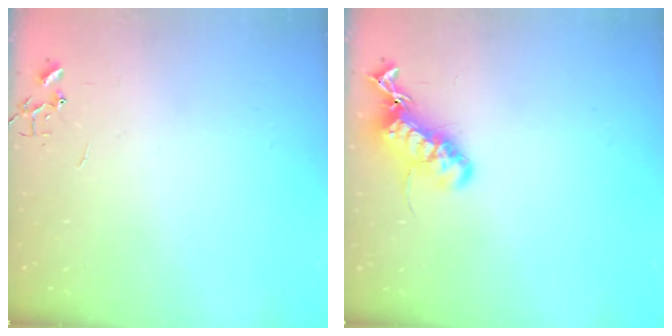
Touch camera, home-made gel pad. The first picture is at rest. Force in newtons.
{"total": 16.7, "press": 16.6, "slide": 1.2}